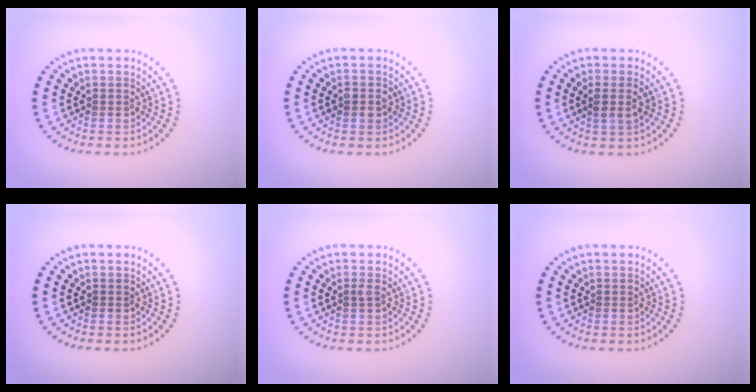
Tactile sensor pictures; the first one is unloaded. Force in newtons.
{"total": 1.0, "press": 1.0, "slide": 0.1}
{"total": 1.8, "press": 1.5, "slide": 0.9}
{"total": 0.0}
{"total": 0.6, "press": 0.4, "slide": 0.4}
{"total": 0.0}